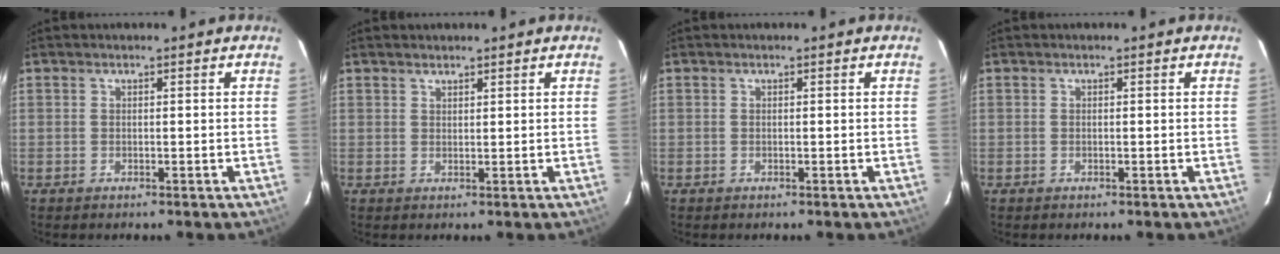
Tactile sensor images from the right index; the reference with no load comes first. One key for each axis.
{"total": 1.3, "fx": 1.1, "fy": 0.6, "fz": 0.2, "tx": -0.003, "ty": 0.003, "tz": 0.019}
{"total": 0.0}
{"total": 0.0}